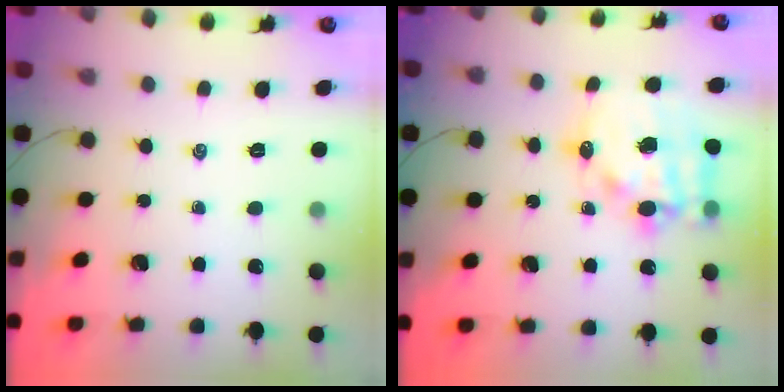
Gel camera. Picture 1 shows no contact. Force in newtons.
{"total": 15.3, "press": 14.9, "slide": 3.2}